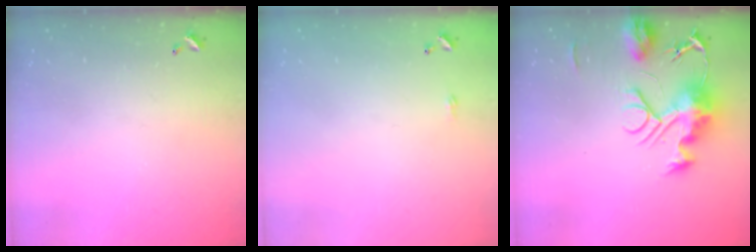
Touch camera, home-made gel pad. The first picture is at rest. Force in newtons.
{"total": 2.2, "press": 2.1, "slide": 0.4}
{"total": 12.6, "press": 12.6, "slide": 1.2}